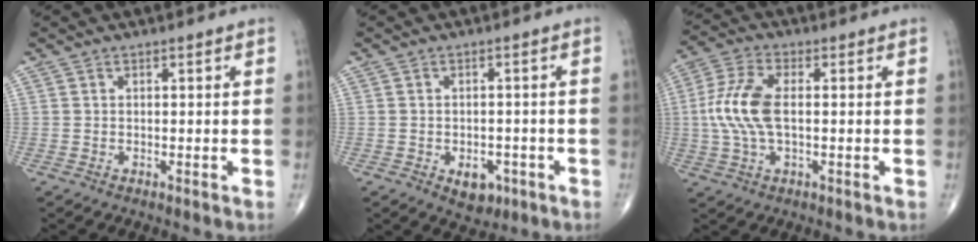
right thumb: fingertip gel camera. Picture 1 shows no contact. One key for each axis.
{"total": 4.9, "fx": -2.1, "fy": 3.2, "fz": 3.0, "tx": -0.022, "ty": 0.009, "tz": -0.020}
{"total": 10.0, "fx": 0.1, "fy": 4.8, "fz": 8.8, "tx": -0.208, "ty": 0.015, "tz": 0.000}